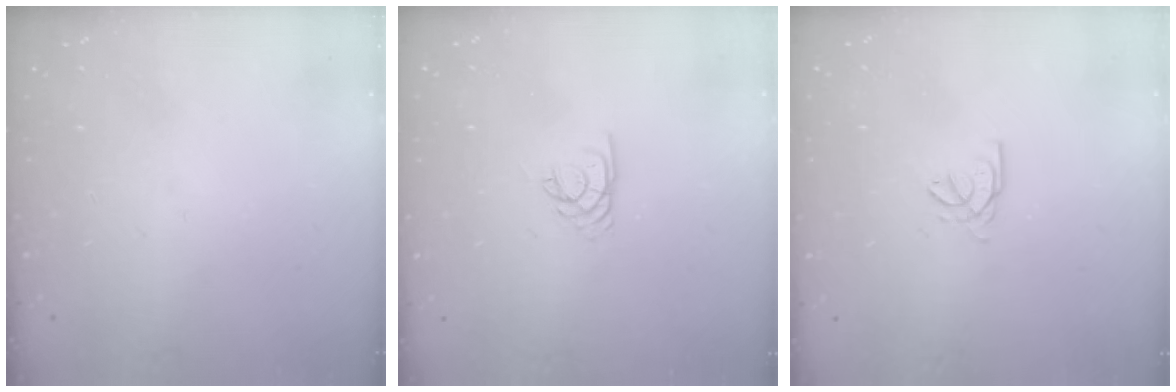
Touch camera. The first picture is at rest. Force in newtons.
{"total": 1.9, "press": 1.9, "slide": 0.2}
{"total": 2.4, "press": 2.4, "slide": 0.1}